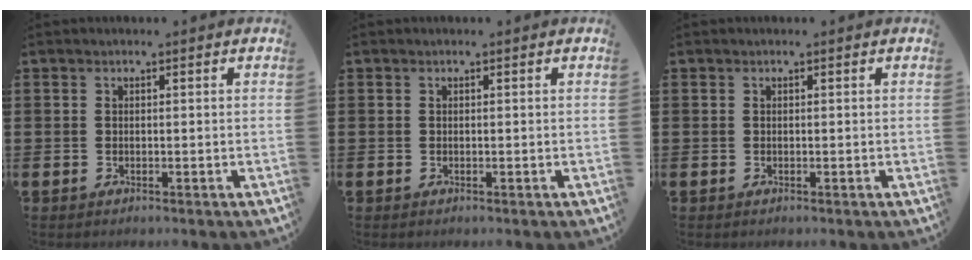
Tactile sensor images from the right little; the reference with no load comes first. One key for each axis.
{"total": 0.0}
{"total": 0.0}